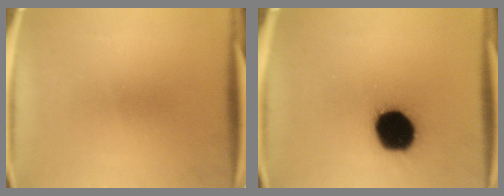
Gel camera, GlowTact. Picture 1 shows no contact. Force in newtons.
{"total": 19.8}